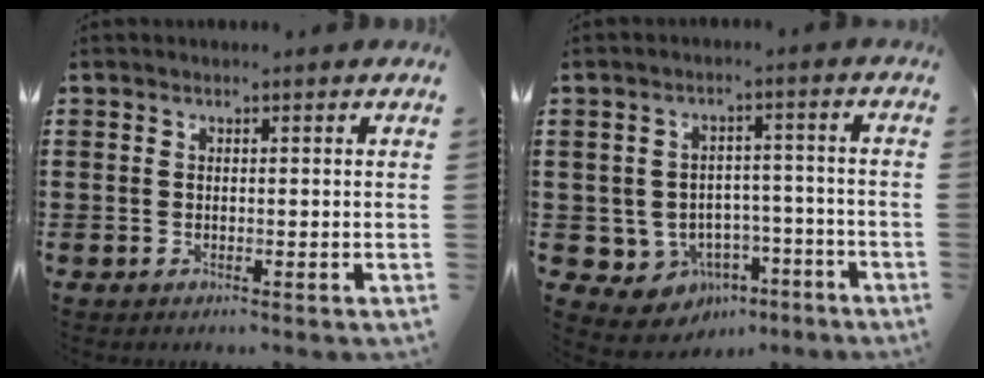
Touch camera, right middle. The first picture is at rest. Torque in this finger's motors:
{"motor_torque": [0.04, -0.06, 0.19, 0.03]}